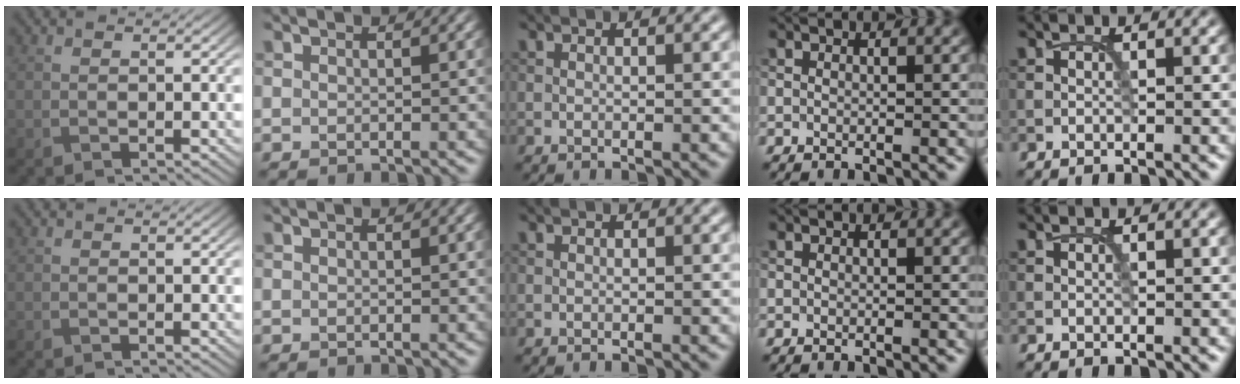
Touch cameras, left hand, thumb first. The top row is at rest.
{}